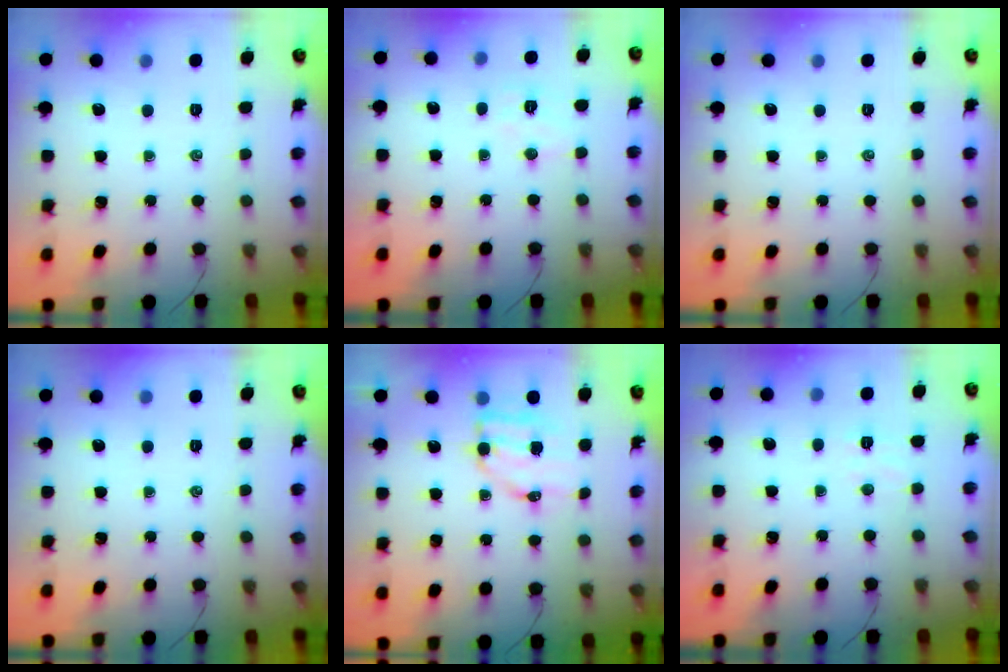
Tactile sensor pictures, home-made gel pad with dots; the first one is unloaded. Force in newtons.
{"total": 5.1, "press": 5.0, "slide": 1.0}
{"total": 0.0}
{"total": 0.0}
{"total": 7.7, "press": 7.6, "slide": 1.1}
{"total": 3.5, "press": 3.3, "slide": 1.0}